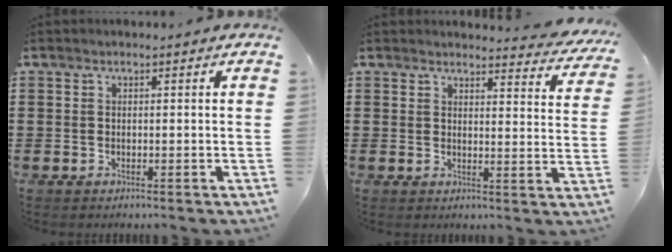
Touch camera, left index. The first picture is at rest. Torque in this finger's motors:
{"motor_torque": [-0.42, 0.41, -0.16, -0.03]}